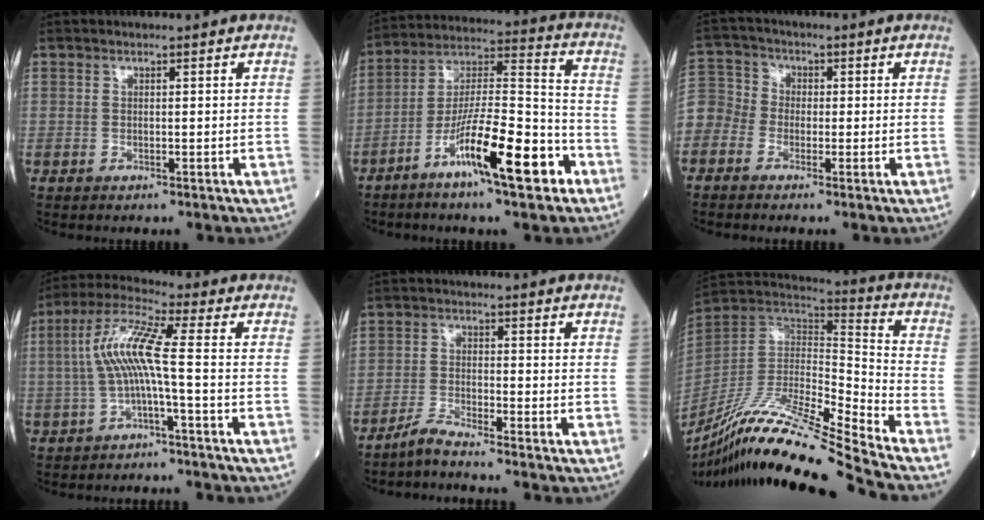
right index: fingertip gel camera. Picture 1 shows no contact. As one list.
[{"total": 15.6, "force": [-8.0, 2.1, 13.2], "torque": [-0.237, -0.002, -0.139]}, {"total": 9.8, "force": [-3.0, 8.8, 3.1], "torque": [-0.098, 0.045, -0.068]}, {"total": 8.2, "force": [-0.8, 0.1, 8.2], "torque": [-0.172, 0.029, -0.020]}, {"total": 3.3, "force": [-3.1, -0.6, 1.0], "torque": [-0.027, -0.014, -0.067]}, {"total": 21.6, "force": [-18.3, -1.4, 11.5], "torque": [-0.239, -0.020, -0.342]}]